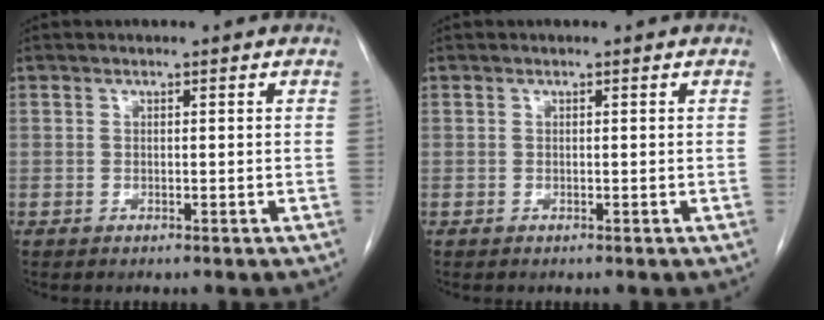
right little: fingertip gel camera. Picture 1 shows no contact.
{"total": 0.0}